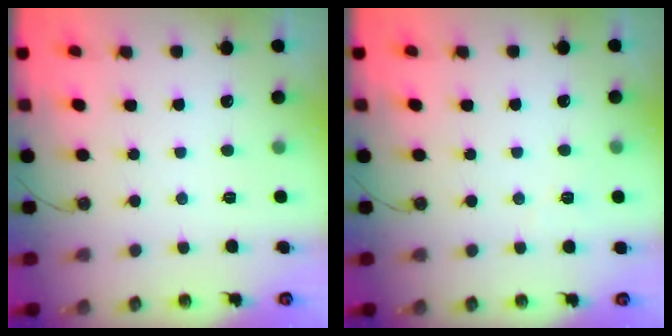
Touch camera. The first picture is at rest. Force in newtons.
{"total": 4.0, "press": 2.8, "slide": 2.8}